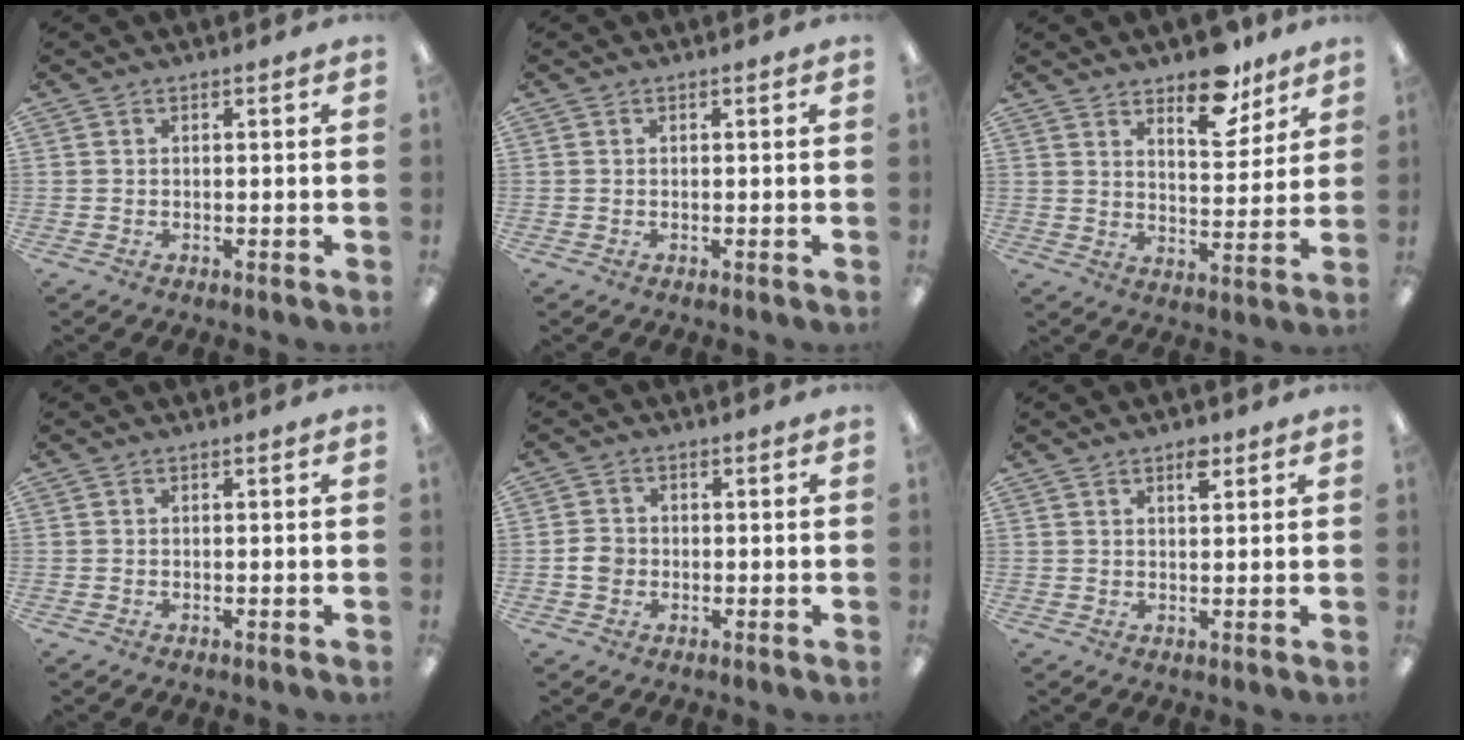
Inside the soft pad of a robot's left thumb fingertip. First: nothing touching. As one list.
[{"total": 0.0}, {"total": 10.9, "force": [8.6, 4.6, 4.9], "torque": [-0.052, -0.057, 0.149]}, {"total": 0.0}, {"total": 3.6, "force": [-0.6, 3.2, 1.7], "torque": [-0.028, 0.007, -0.012]}, {"total": 3.2, "force": [2.3, 1.3, 1.8], "torque": [-0.016, -0.009, 0.036]}]